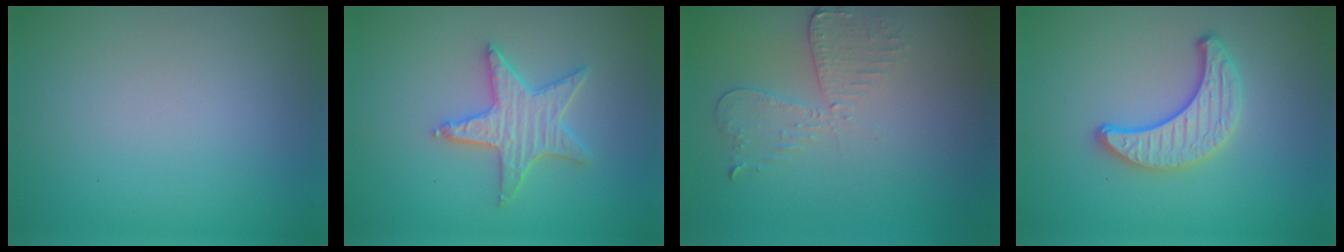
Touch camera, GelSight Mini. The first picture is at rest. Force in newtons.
{"total": 3.9, "press": 3.6, "slide": 1.6}
{"total": 3.0, "press": 2.6, "slide": 1.5}
{"total": 3.5, "press": 3.2, "slide": 1.5}